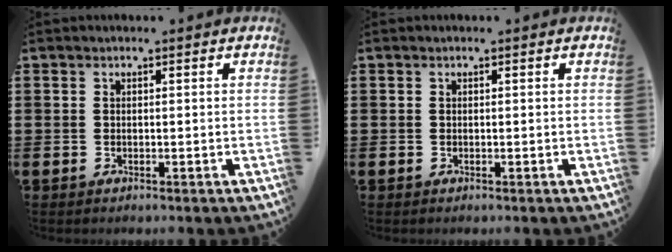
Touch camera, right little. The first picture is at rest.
{"total": 0.0}